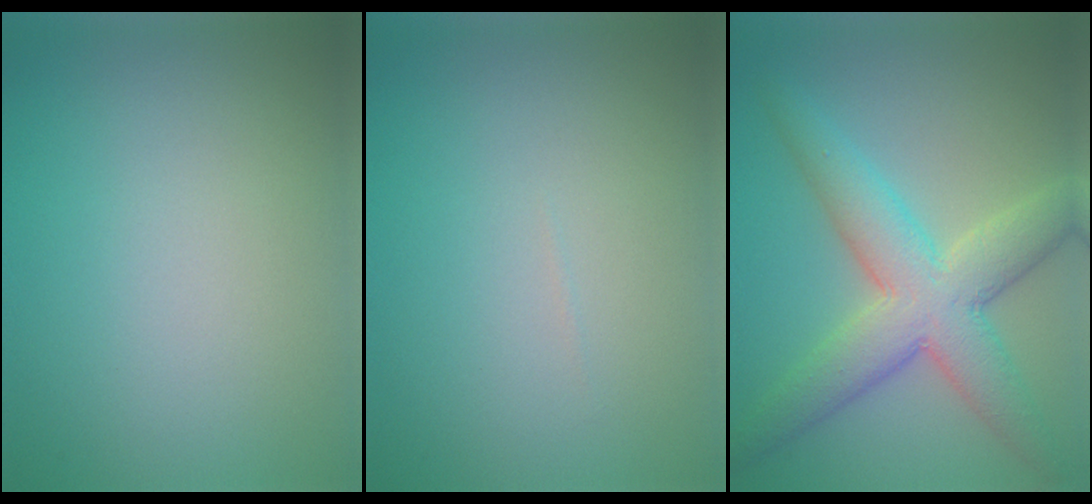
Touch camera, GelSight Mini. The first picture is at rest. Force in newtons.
{"total": 0.0}
{"total": 7.5, "press": 7.5, "slide": 0.3}